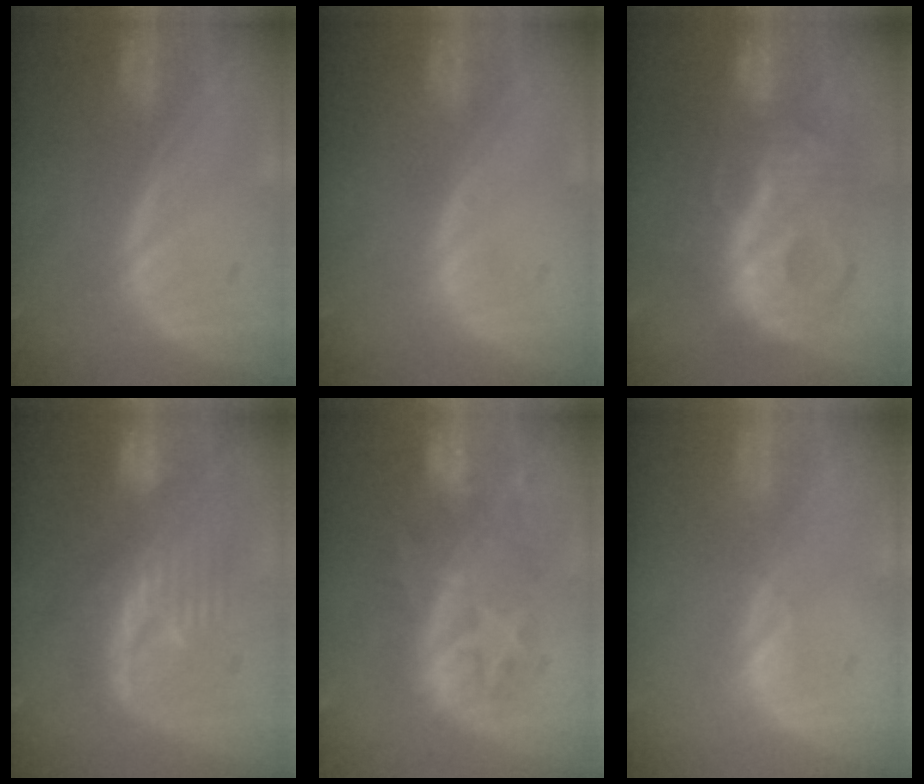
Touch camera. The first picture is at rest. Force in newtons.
{"total": 0.0}
{"total": 10.3, "press": 10.3, "slide": 0.2}
{"total": 9.4, "press": 9.0, "slide": 2.7}
{"total": 9.0, "press": 8.7, "slide": 2.2}
{"total": 0.7, "press": 0.7, "slide": 0.2}